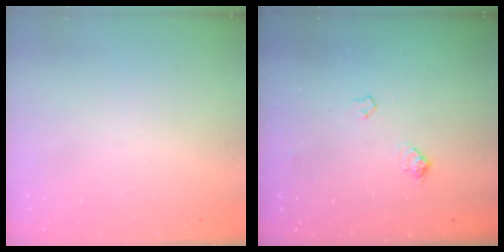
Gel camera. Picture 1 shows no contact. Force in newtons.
{"total": 6.6, "press": 6.5, "slide": 0.9}